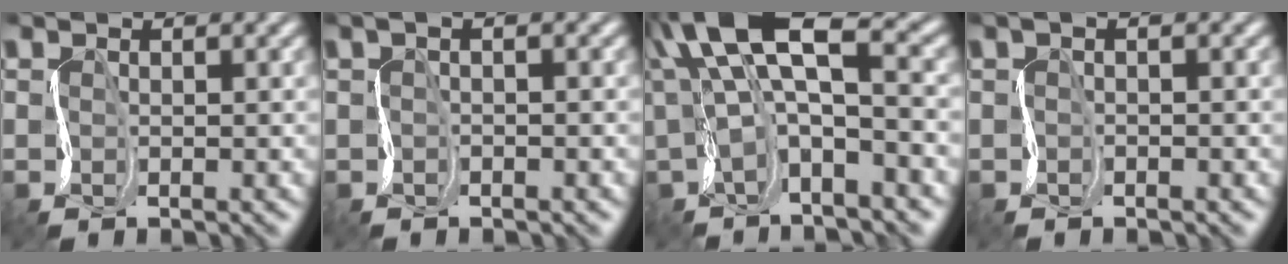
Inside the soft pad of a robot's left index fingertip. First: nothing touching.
{"total": 1.5, "force": [0.4, 0.5, 1.4], "torque": [-0.023, 0.008, -0.001]}
{"total": 9.0, "force": [2.0, 2.9, 8.3], "torque": [-0.162, 0.019, 0.029]}
{"total": 0.9, "force": [0.1, 0.3, 0.9], "torque": [-0.019, 0.003, -0.003]}